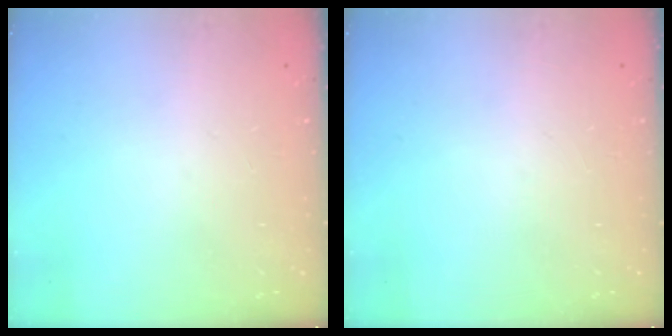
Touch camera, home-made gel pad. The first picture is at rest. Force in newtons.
{"total": 0.0}